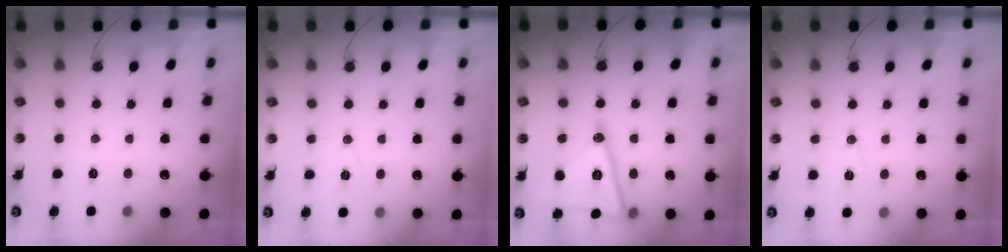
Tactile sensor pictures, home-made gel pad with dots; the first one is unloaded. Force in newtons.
{"total": 5.3, "press": 2.9, "slide": 4.5}
{"total": 17.3, "press": 16.9, "slide": 3.6}
{"total": 5.4, "press": 4.0, "slide": 3.6}